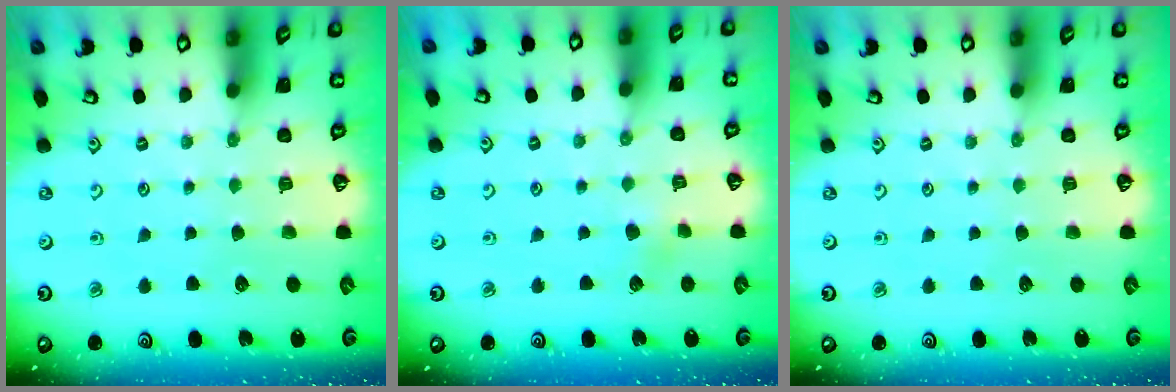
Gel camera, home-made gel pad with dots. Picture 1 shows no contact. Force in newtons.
{"total": 2.2, "press": 2.1, "slide": 0.5}
{"total": 0.0}